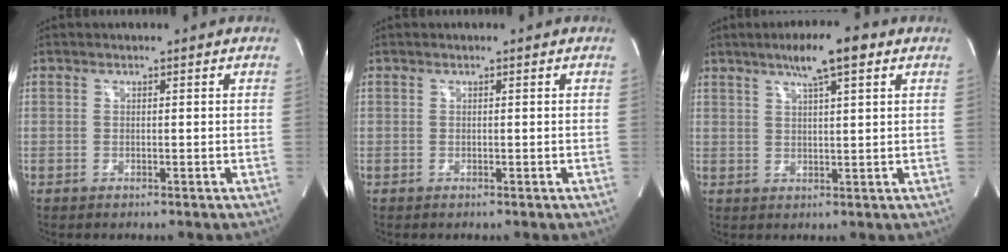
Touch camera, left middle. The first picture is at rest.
{"total": 0.0}
{"total": 7.1, "force": [4.3, 0.6, 5.7], "torque": [-0.096, 0.013, 0.067]}